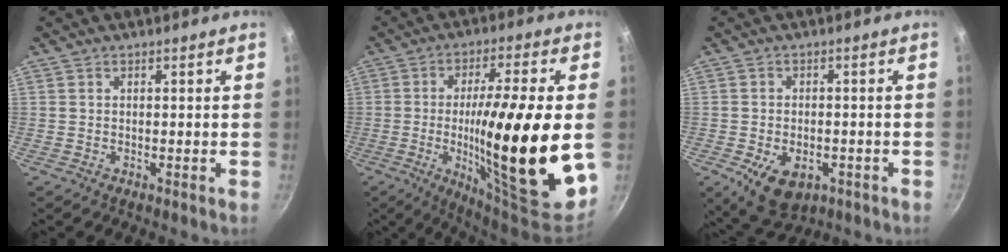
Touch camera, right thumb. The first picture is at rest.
{"total": 26.0, "force": [-2.1, 5.2, 25.4], "torque": [-0.393, -0.005, -0.025]}
{"total": 9.2, "force": [-3.5, 5.7, 6.3], "torque": [-0.085, 0.004, -0.040]}